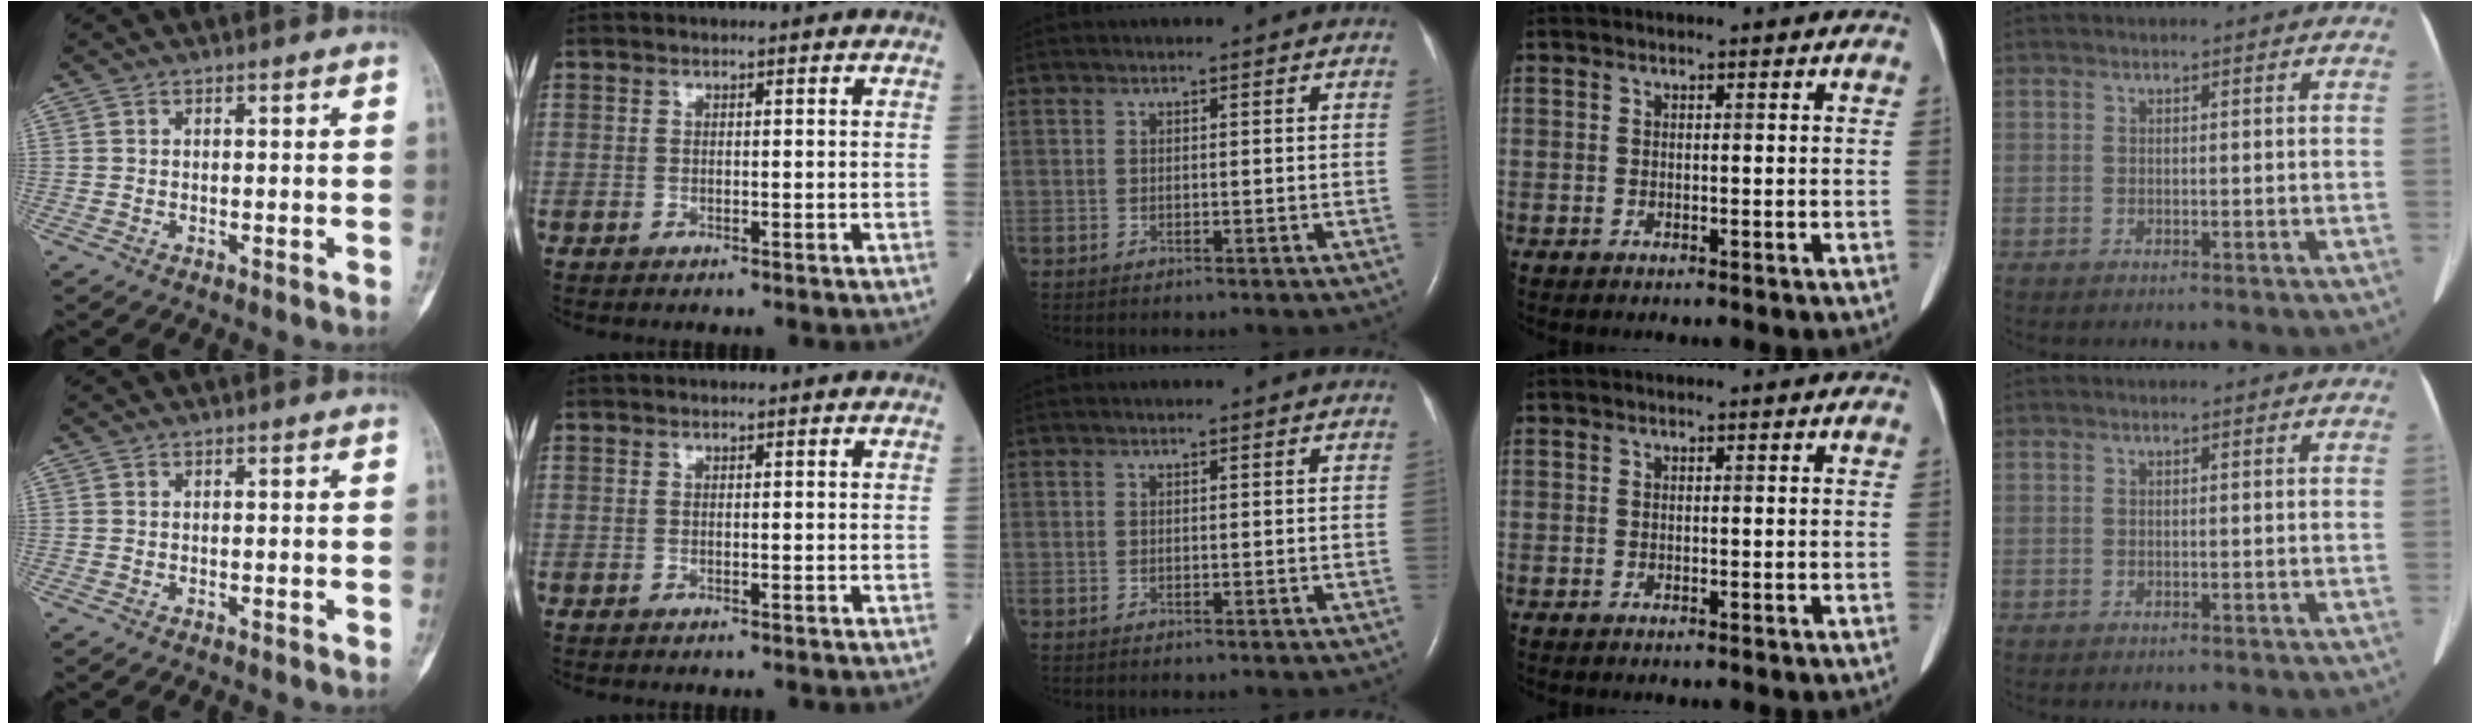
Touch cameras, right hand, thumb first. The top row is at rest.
{}